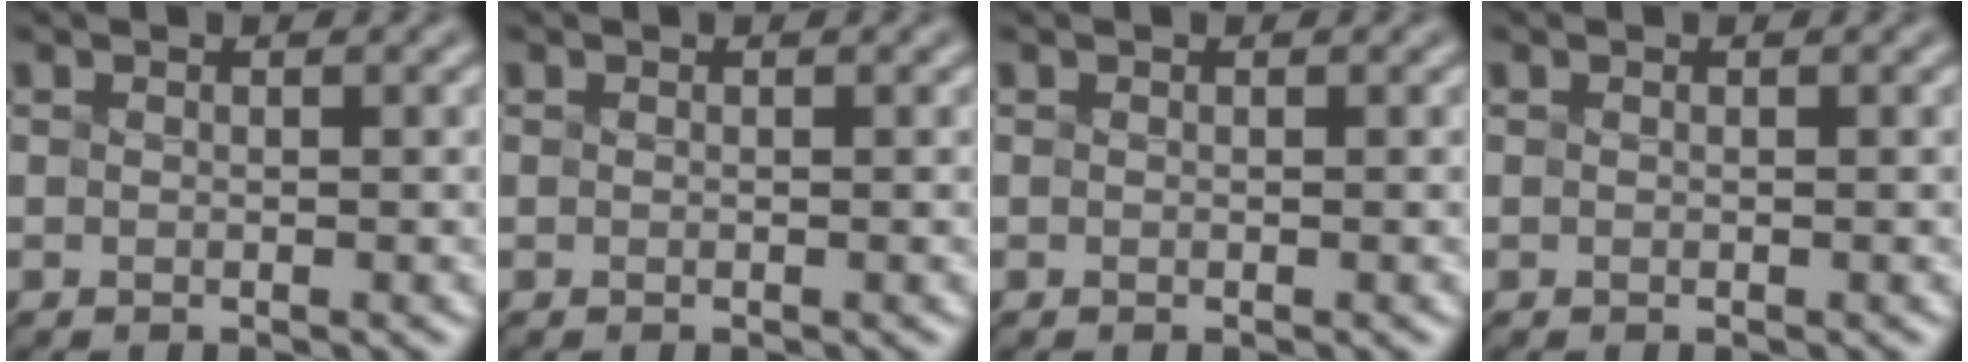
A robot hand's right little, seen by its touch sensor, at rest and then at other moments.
{"total": 0.0}
{"total": 0.0}
{"total": 0.0}